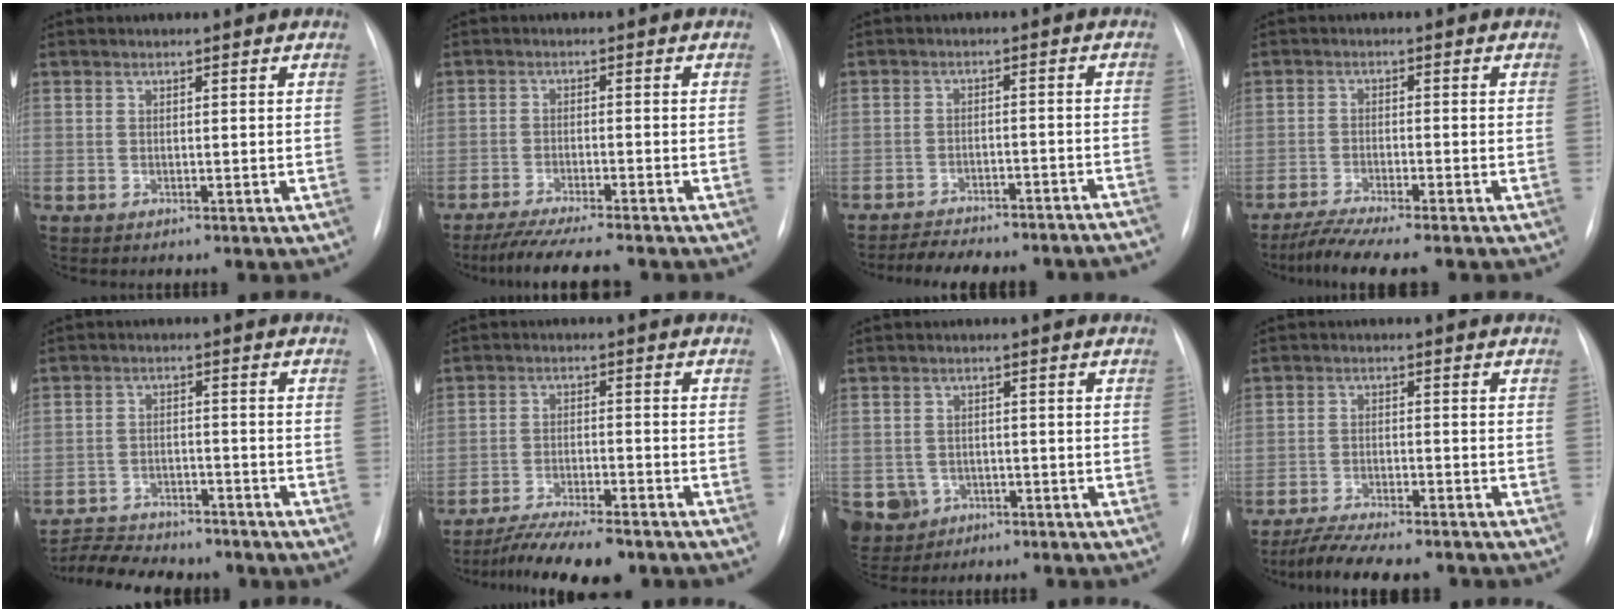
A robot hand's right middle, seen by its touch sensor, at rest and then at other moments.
{"total": 9.0, "force": [-7.8, 0.1, 4.4], "torque": [-0.062, -0.024, -0.123]}
{"total": 16.6, "force": [-15.6, 2.7, 5.0], "torque": [-0.071, 0.016, -0.194]}
{"total": 6.6, "force": [-5.5, -0.3, 3.6], "torque": [-0.060, -0.019, -0.094]}
{"total": 8.5, "force": [-8.0, 2.2, 1.8], "torque": [-0.030, 0.003, -0.123]}
{"total": 10.6, "force": [-8.8, 1.7, 5.8], "torque": [-0.090, -0.020, -0.139]}
{"total": 5.8, "force": [-2.6, 5.1, 0.8], "torque": [-0.025, 0.006, -0.036]}
{"total": 10.0, "force": [-8.6, 1.7, 4.7], "torque": [-0.073, -0.012, -0.133]}